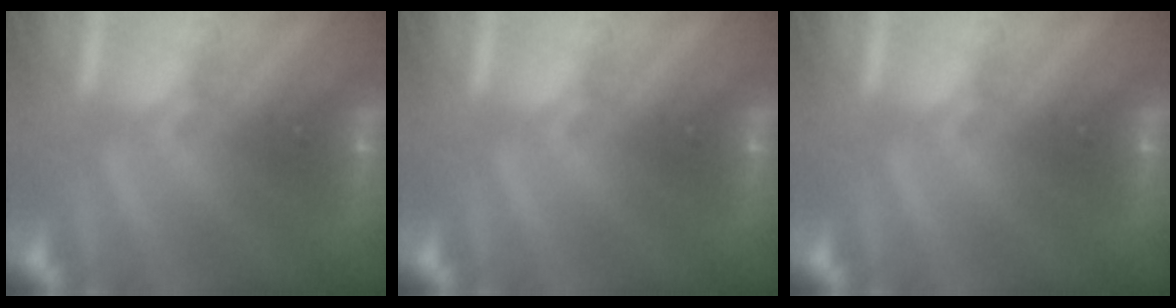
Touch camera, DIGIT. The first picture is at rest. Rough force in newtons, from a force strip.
{"total": 0.0}
{"total": 0.0}